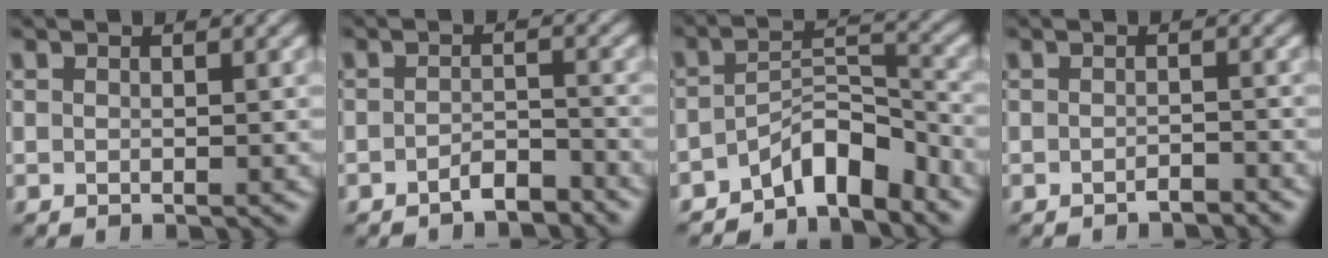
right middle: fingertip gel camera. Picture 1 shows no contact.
{"total": 2.1, "force": [-1.7, 0.6, 1.1], "torque": [-0.019, 0.008, -0.032]}
{"total": 5.8, "force": [-4.2, 2.2, 3.3], "torque": [-0.040, 0.009, -0.079]}
{"total": 1.1, "force": [-1.0, 0.2, 0.4], "torque": [-0.007, 0.005, -0.018]}